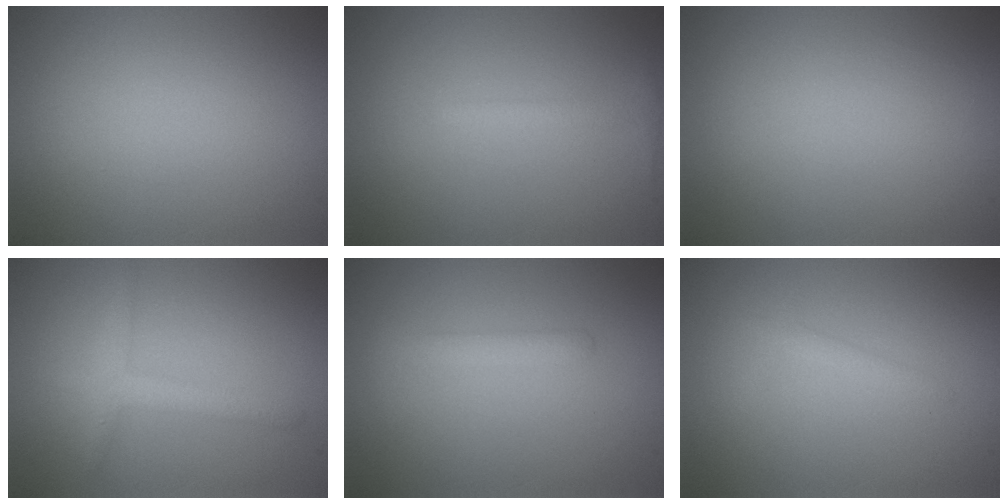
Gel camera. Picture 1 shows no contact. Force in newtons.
{"total": 1.1, "press": 1.1, "slide": 0.0}
{"total": 0.0}
{"total": 2.3, "press": 2.3, "slide": 0.1}
{"total": 1.4, "press": 1.4, "slide": 0.0}
{"total": 0.9, "press": 0.9, "slide": 0.0}